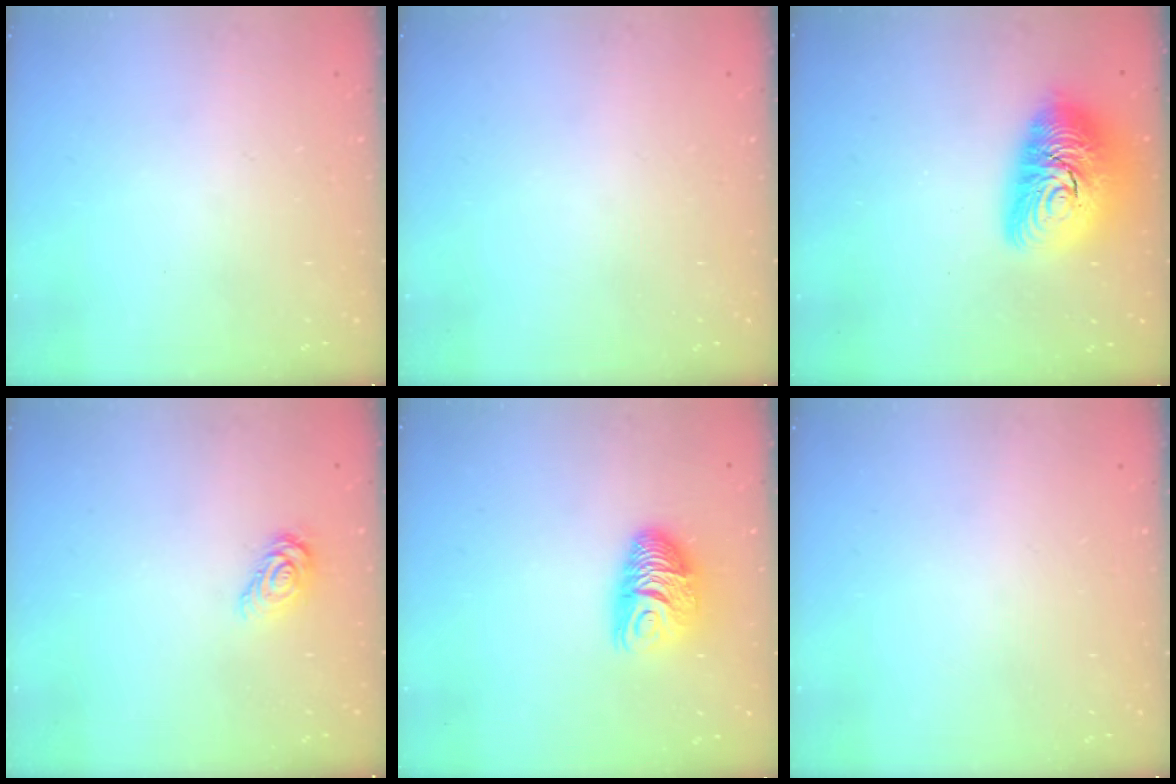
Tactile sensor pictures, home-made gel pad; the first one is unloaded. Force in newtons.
{"total": 0.0}
{"total": 16.3, "press": 16.3, "slide": 1.1}
{"total": 6.0, "press": 6.0, "slide": 0.3}
{"total": 9.2, "press": 9.2, "slide": 0.7}
{"total": 0.0}